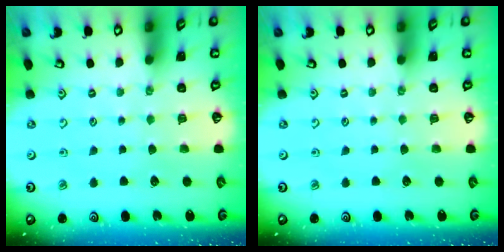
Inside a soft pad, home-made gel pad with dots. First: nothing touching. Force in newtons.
{"total": 0.0}